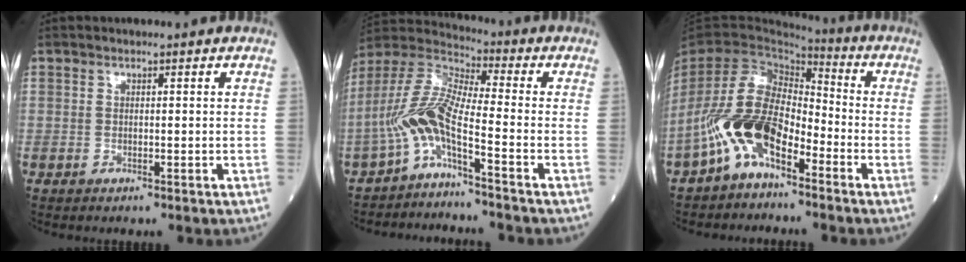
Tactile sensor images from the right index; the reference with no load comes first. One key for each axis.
{"total": 8.4, "fx": -4.4, "fy": 0.4, "fz": 7.2, "tx": -0.167, "ty": 0.017, "tz": -0.093}
{"total": 11.4, "fx": -5.8, "fy": 5.4, "fz": 8.2, "tx": -0.183, "ty": 0.011, "tz": -0.114}